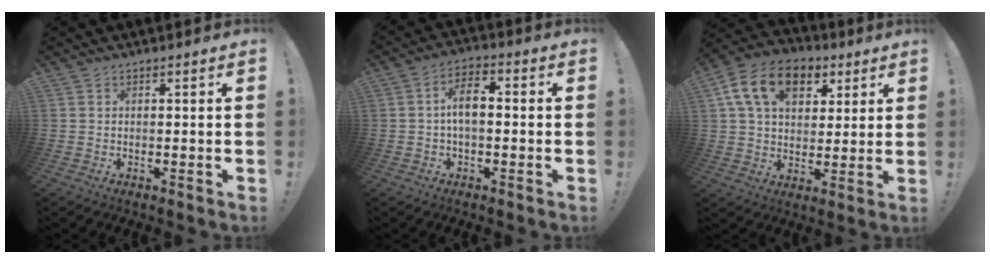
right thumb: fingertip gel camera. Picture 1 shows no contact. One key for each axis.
{"total": 7.8, "fx": 0.1, "fy": 3.8, "fz": 6.8, "tx": -0.112, "ty": 0.001, "tz": 0.002}
{"total": 16.1, "fx": 6.9, "fy": 10.9, "fz": 9.5, "tx": -0.153, "ty": -0.019, "tz": 0.128}